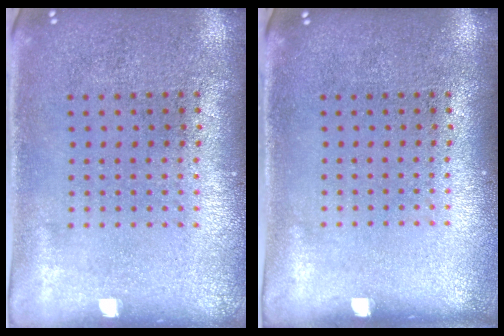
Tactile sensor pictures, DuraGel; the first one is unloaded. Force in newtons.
{"total": 0.0}